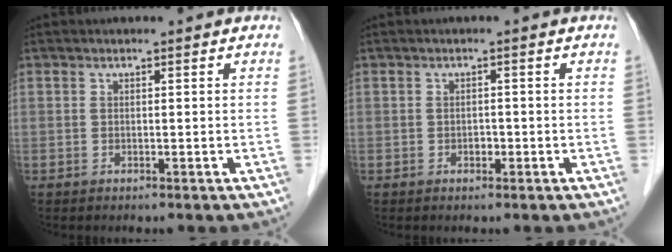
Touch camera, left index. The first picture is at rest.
{"total": 1.0, "force": [-0.4, 0.7, 0.5], "torque": [-0.009, 0.003, -0.007]}